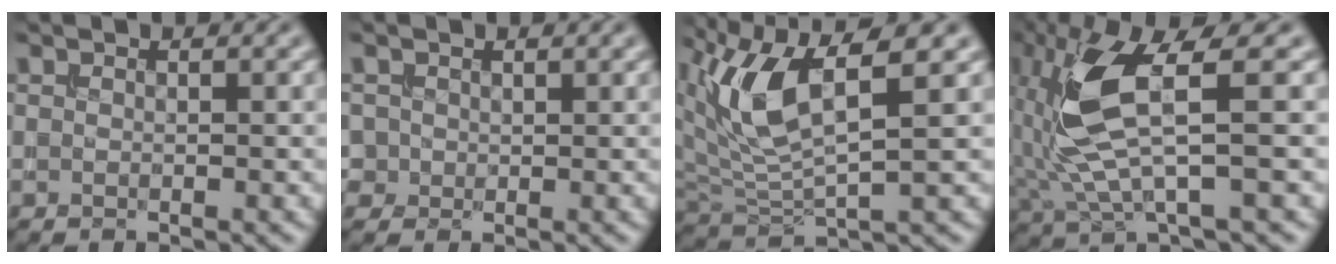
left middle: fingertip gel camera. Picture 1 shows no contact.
{"total": 1.1, "force": [0.2, 1.1, 0.1], "torque": [0.001, -0.003, 0.004]}
{"total": 7.8, "force": [3.2, 3.2, 6.3], "torque": [-0.142, -0.001, 0.062]}
{"total": 7.5, "force": [0.8, 1.9, 7.2], "torque": [-0.169, -0.005, 0.022]}